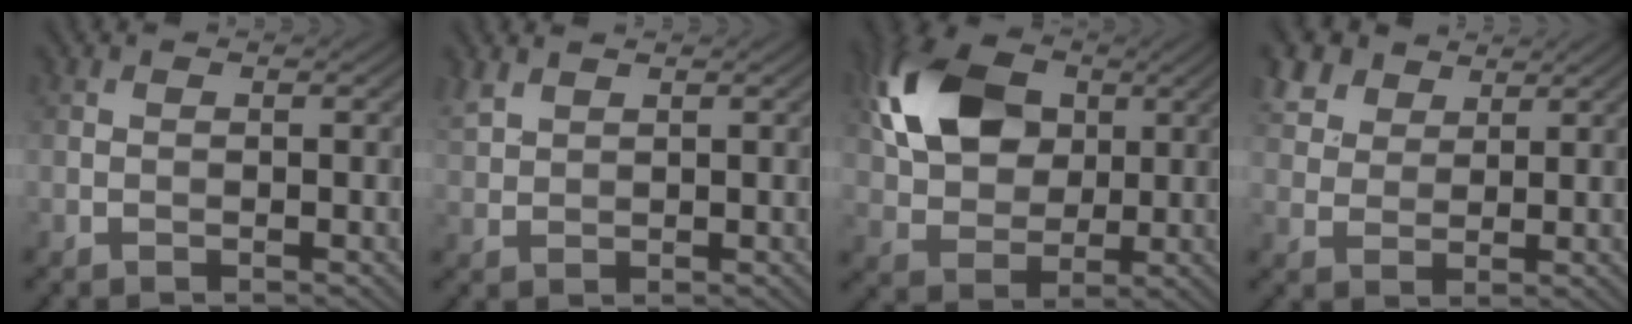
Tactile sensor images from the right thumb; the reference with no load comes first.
{"total": 2.3, "force": [1.8, 1.0, 1.1], "torque": [-0.032, 0.005, 0.045]}
{"total": 12.0, "force": [3.5, 8.5, 7.7], "torque": [-0.181, 0.018, 0.059]}
{"total": 6.2, "force": [4.1, 3.8, 2.6], "torque": [-0.085, 0.005, 0.088]}